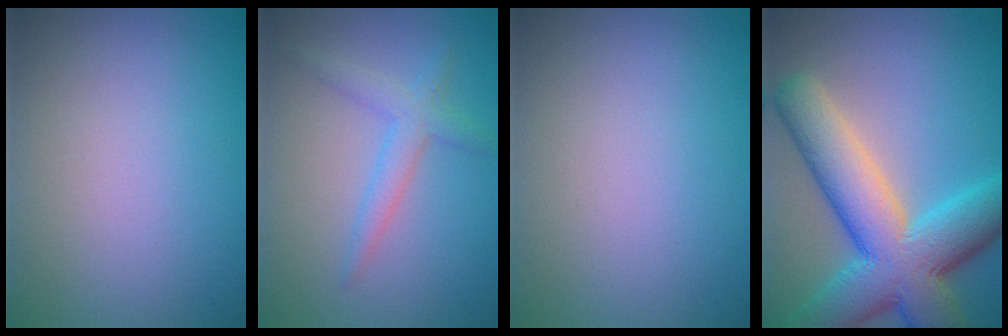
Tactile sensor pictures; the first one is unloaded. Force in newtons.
{"total": 2.4, "press": 2.4, "slide": 0.3}
{"total": 0.0}
{"total": 11.8, "press": 11.8, "slide": 0.5}